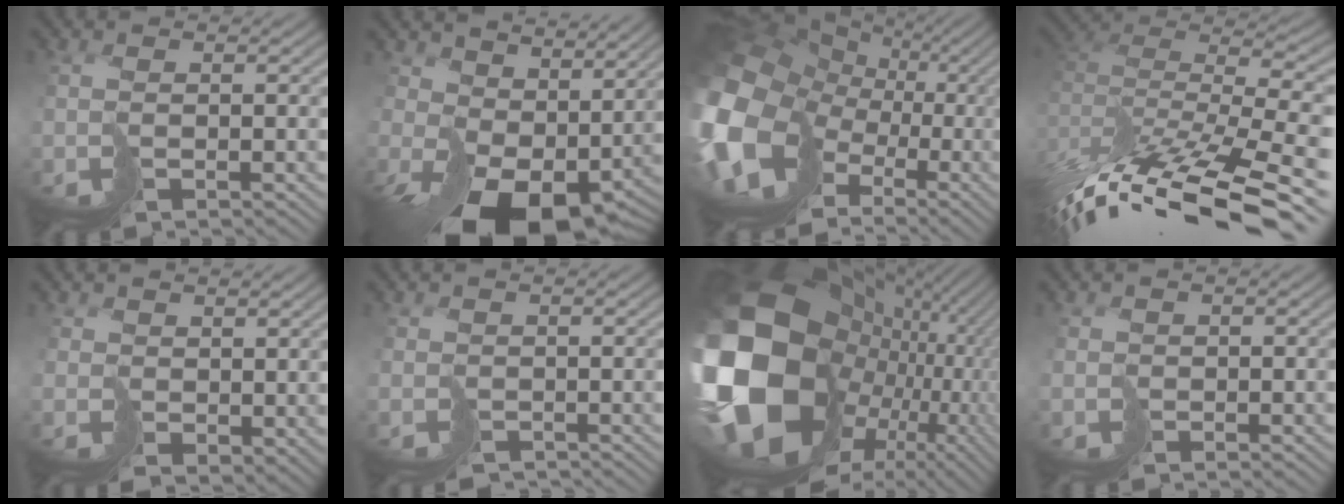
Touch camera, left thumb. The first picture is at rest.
{"total": 12.9, "force": [1.0, 8.9, 9.2], "torque": [-0.184, -0.046, 0.059]}
{"total": 20.7, "force": [-3.8, 17.4, 10.5], "torque": [-0.303, -0.044, -0.066]}
{"total": 14.0, "force": [-7.4, 5.5, 10.5], "torque": [-0.226, 0.003, -0.118]}
{"total": 2.5, "force": [1.4, 1.7, 1.1], "torque": [-0.024, -0.008, 0.035]}
{"total": 1.7, "force": [-1.4, 0.9, -0.2], "torque": [0.012, -0.008, -0.018]}
{"total": 22.5, "force": [-0.1, 18.7, 12.5], "torque": [-0.281, -0.076, 0.017]}
{"total": 0.8, "force": [-0.2, 0.4, -0.7], "torque": [0.017, -0.001, 0.000]}